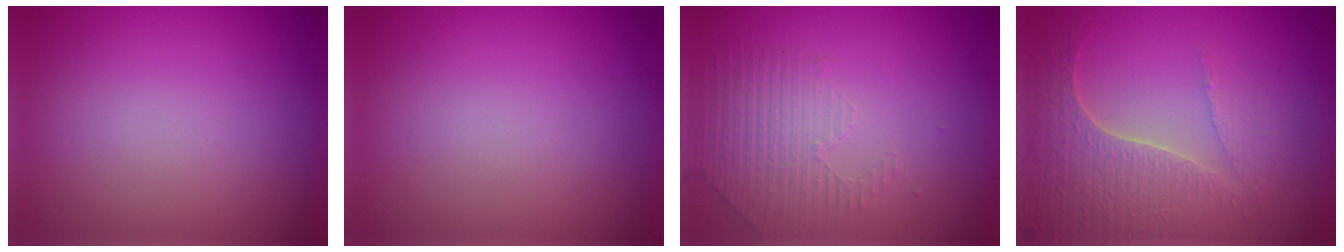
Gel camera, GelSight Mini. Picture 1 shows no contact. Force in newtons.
{"total": 0.0}
{"total": 1.7, "press": 1.3, "slide": 1.1}
{"total": 4.2, "press": 4.0, "slide": 1.3}